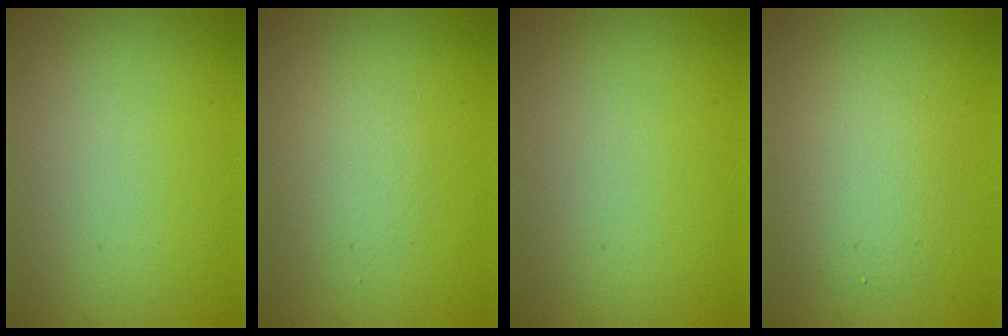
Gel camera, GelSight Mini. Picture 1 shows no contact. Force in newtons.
{"total": 1.9, "press": 1.9, "slide": 0.0}
{"total": 0.0}
{"total": 3.6, "press": 3.6, "slide": 0.4}